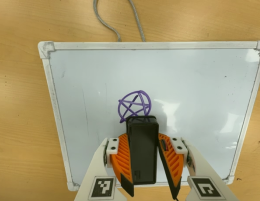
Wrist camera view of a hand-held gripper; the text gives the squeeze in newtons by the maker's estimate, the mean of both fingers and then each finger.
{"total": 12.0, "left": 13.8, "right": 10.2}